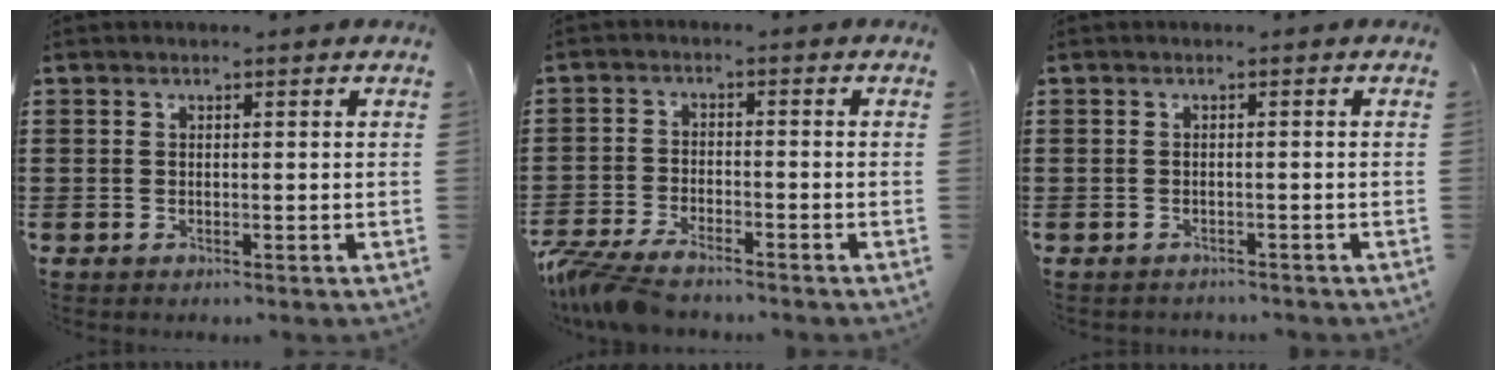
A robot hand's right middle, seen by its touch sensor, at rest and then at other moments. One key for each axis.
{"total": 4.9, "fx": -4.5, "fy": 0.7, "fz": 1.9, "tx": -0.068, "ty": -0.013, "tz": -0.097}
{"total": 0.8, "fx": -0.8, "fy": 0.1, "fz": -0.1, "tx": -0.001, "ty": 0.001, "tz": -0.019}